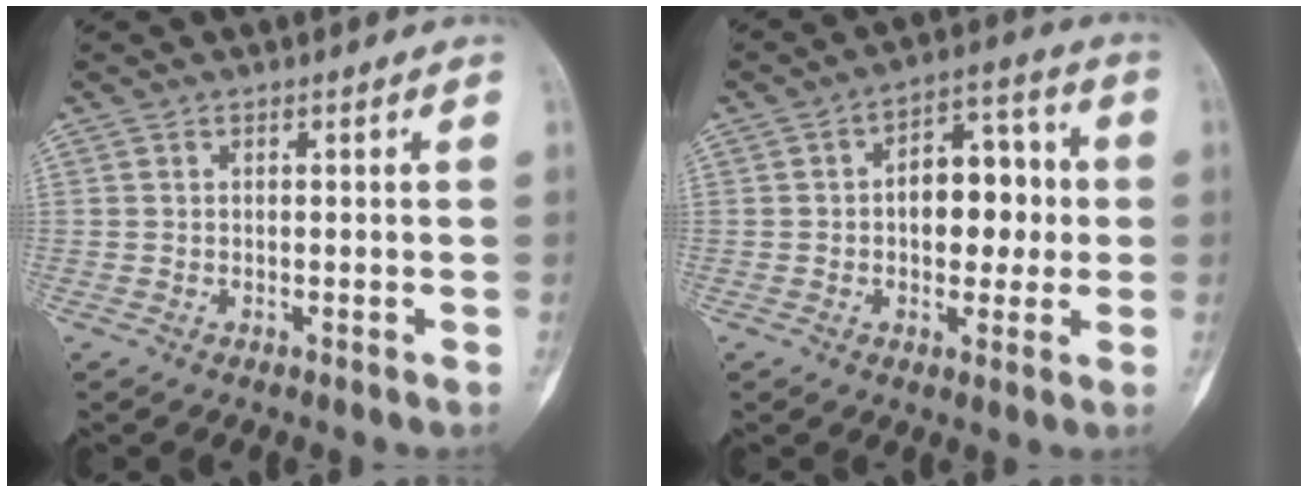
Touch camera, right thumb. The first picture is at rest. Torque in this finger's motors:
{"motor_torque": [0.06, 0.09, 0.04, 0.01, 0.25]}